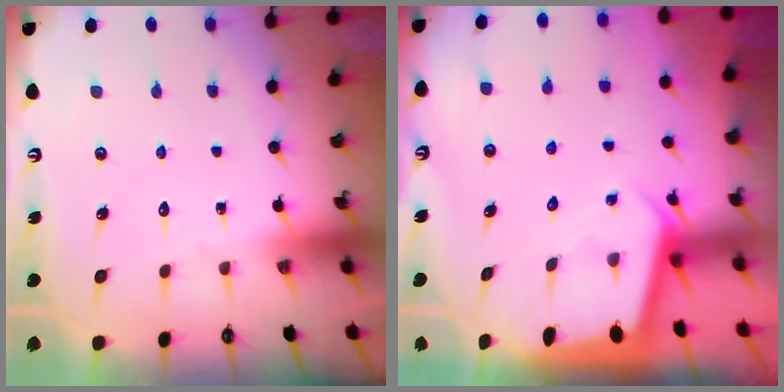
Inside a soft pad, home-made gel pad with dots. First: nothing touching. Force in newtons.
{"total": 1.9, "press": 1.9, "slide": 0.2}